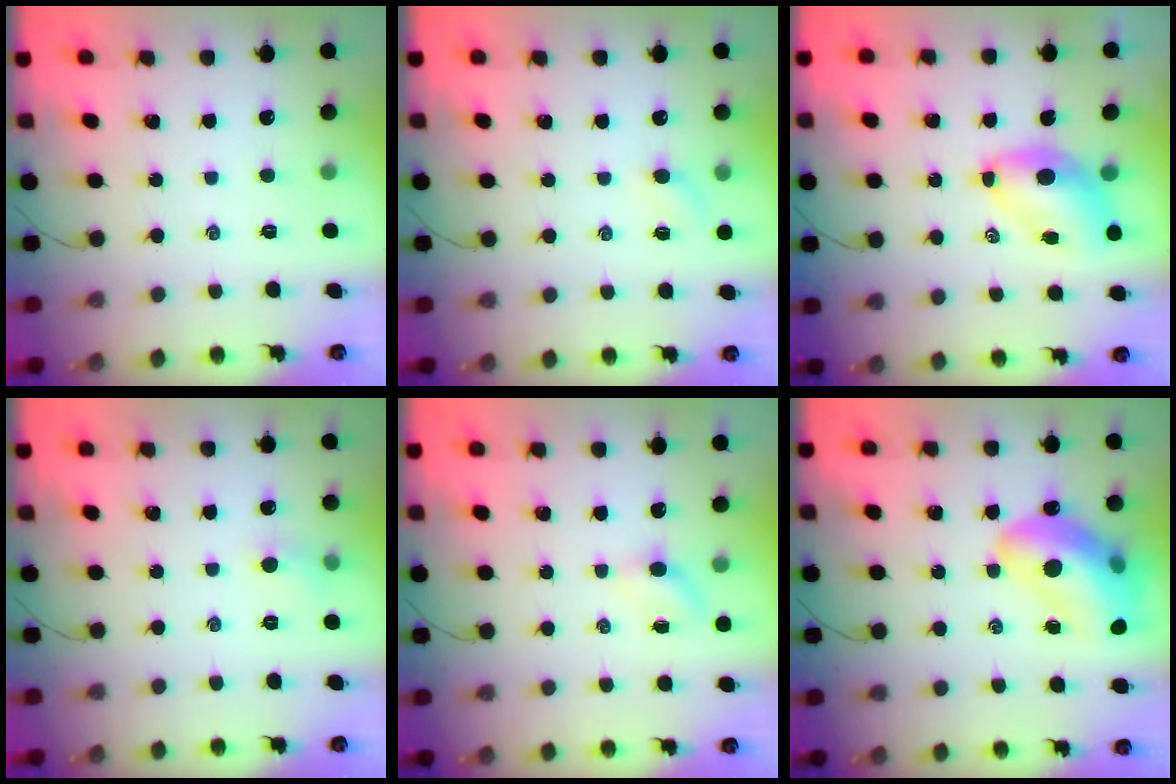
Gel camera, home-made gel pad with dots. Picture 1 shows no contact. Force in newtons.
{"total": 3.6, "press": 3.4, "slide": 1.2}
{"total": 6.8, "press": 6.6, "slide": 1.8}
{"total": 3.7, "press": 3.5, "slide": 1.3}
{"total": 2.8, "press": 2.7, "slide": 0.9}
{"total": 20.5, "press": 19.9, "slide": 5.1}